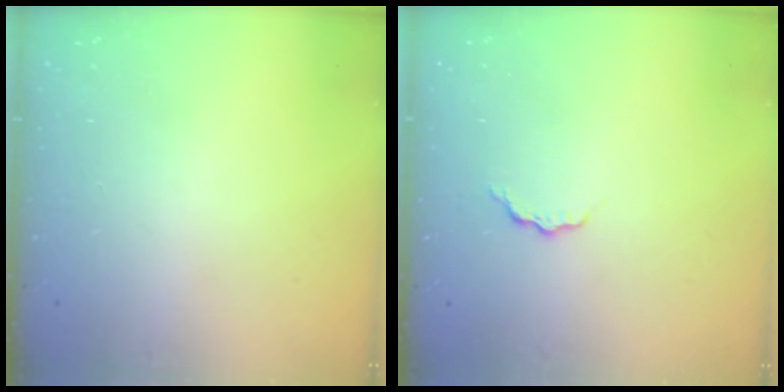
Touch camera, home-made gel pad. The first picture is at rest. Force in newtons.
{"total": 3.7, "press": 3.7, "slide": 0.4}